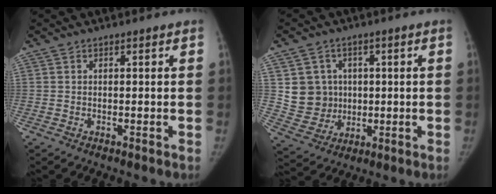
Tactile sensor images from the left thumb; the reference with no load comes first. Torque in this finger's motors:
{"motor_torque": [0.03, 0.03, 0.45, -0.21, 0.02]}